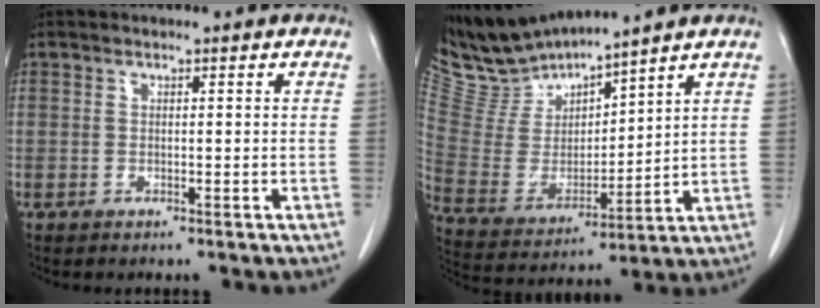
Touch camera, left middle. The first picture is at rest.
{"total": 9.5, "force": [9.5, 0.4, 0.8], "torque": [-0.044, -0.003, 0.213]}